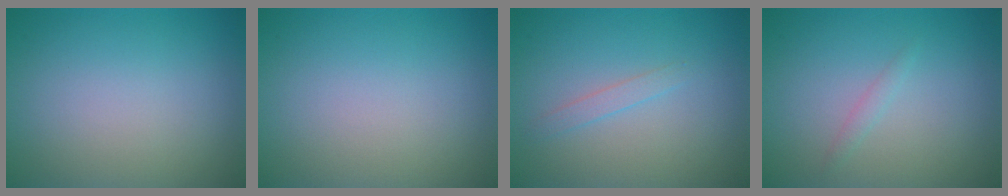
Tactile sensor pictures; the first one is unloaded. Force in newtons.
{"total": 0.0}
{"total": 1.0, "press": 1.0, "slide": 0.1}
{"total": 0.8, "press": 0.8, "slide": 0.1}